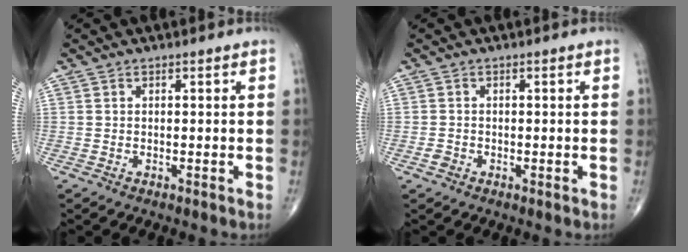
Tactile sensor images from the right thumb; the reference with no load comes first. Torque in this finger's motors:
{"motor_torque": [0.41, 0.12, -0.03, -0.18, 0.01]}